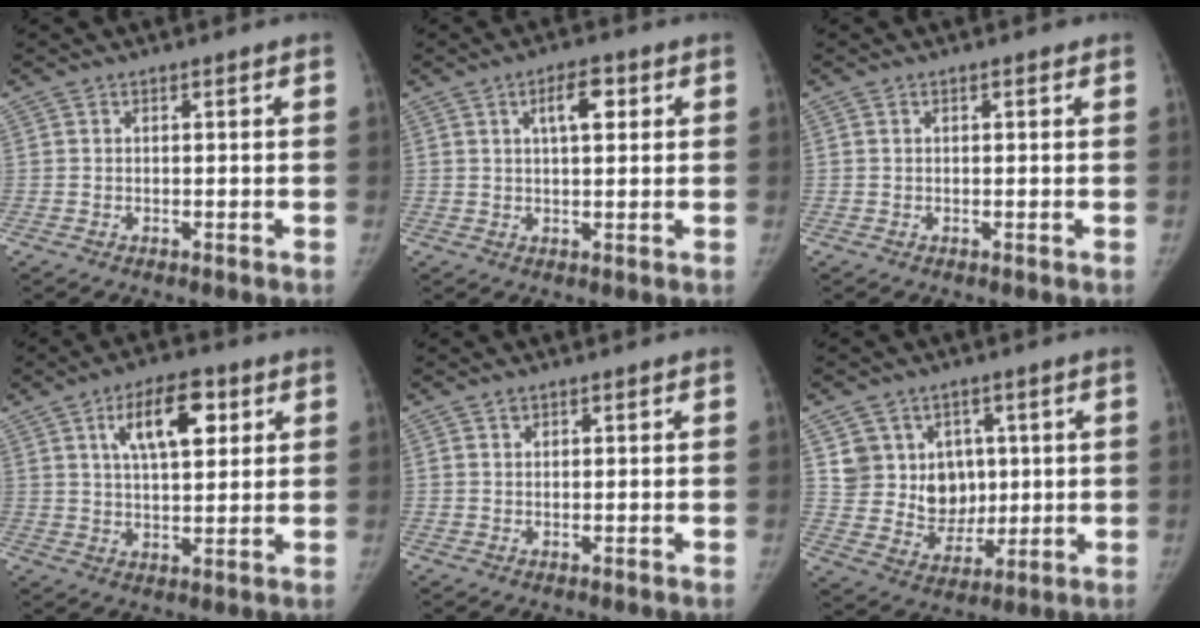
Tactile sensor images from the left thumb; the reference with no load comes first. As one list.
[{"total": 5.6, "force": [2.0, 2.4, 4.7], "torque": [-0.065, 0.000, 0.032]}, {"total": 0.5, "force": [0.3, 0.3, 0.3], "torque": [-0.003, 0.000, 0.001]}, {"total": 11.6, "force": [4.6, 5.3, 9.2], "torque": [-0.126, -0.010, 0.076]}, {"total": 0.8, "force": [0.5, 0.6, 0.2], "torque": [0.001, -0.003, 0.007]}, {"total": 10.8, "force": [3.1, 9.9, 3.1], "torque": [-0.002, -0.007, 0.067]}]